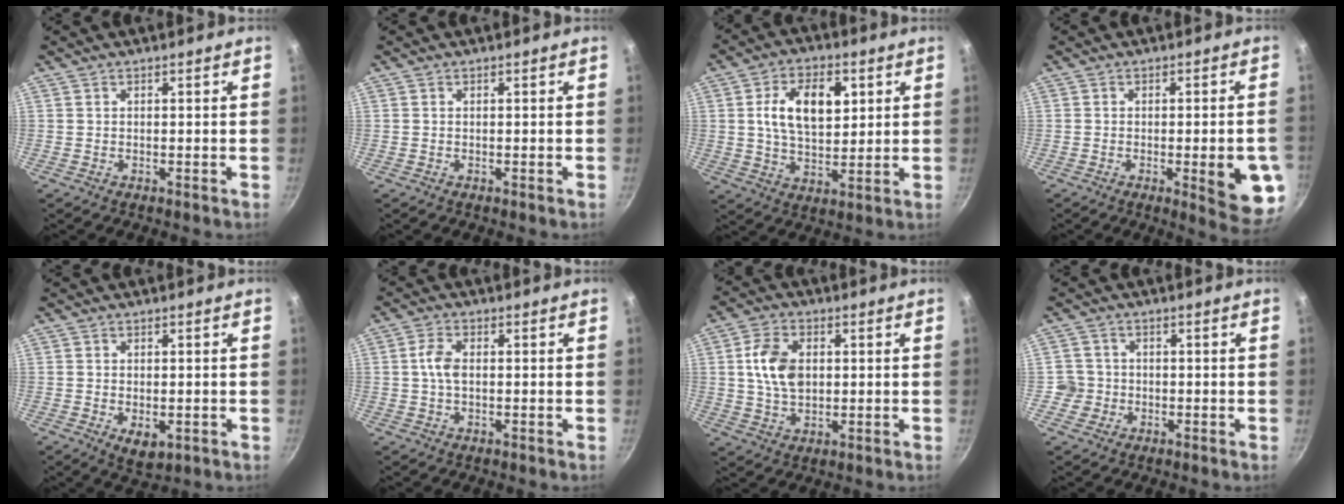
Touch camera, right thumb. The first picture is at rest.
{"total": 0.0}
{"total": 12.4, "force": [3.1, 7.4, 9.5], "torque": [-0.137, -0.004, 0.049]}
{"total": 11.0, "force": [-2.6, 2.8, 10.4], "torque": [-0.105, 0.004, -0.027]}
{"total": 4.7, "force": [-1.0, 2.8, 3.6], "torque": [-0.051, -0.011, -0.009]}
{"total": 4.0, "force": [0.1, 2.4, 3.3], "torque": [-0.066, 0.011, -0.002]}
{"total": 9.1, "force": [1.2, 6.1, 6.7], "torque": [-0.112, 0.004, 0.021]}
{"total": 3.6, "force": [-0.9, 3.5, 0.4], "torque": [0.018, 0.016, -0.018]}